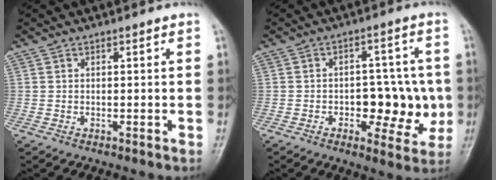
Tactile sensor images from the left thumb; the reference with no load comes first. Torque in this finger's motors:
{"motor_torque": [-0.21, 0.44, 0.18, -0.05, 0.12]}